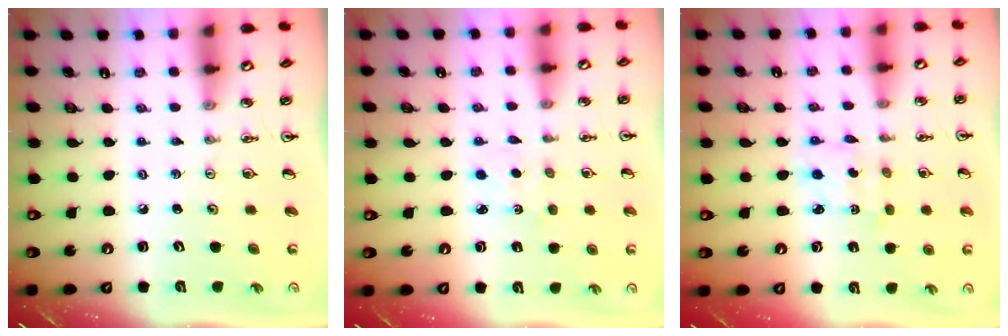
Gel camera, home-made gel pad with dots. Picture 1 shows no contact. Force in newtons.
{"total": 1.4, "press": 1.4, "slide": 0.2}
{"total": 2.2, "press": 2.0, "slide": 0.8}